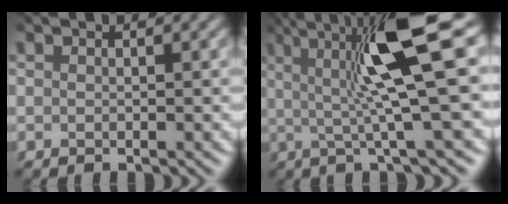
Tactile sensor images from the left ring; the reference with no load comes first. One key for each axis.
{"total": 8.3, "fx": 1.5, "fy": 1.2, "fz": 8.1, "tx": -0.128, "ty": -0.003, "tz": 0.024}